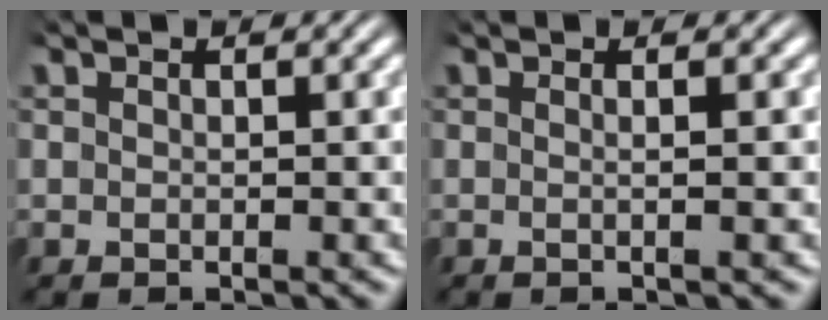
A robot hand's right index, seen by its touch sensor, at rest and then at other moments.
{"total": 1.3, "force": [-0.1, -0.4, 1.2], "torque": [-0.023, 0.001, -0.006]}